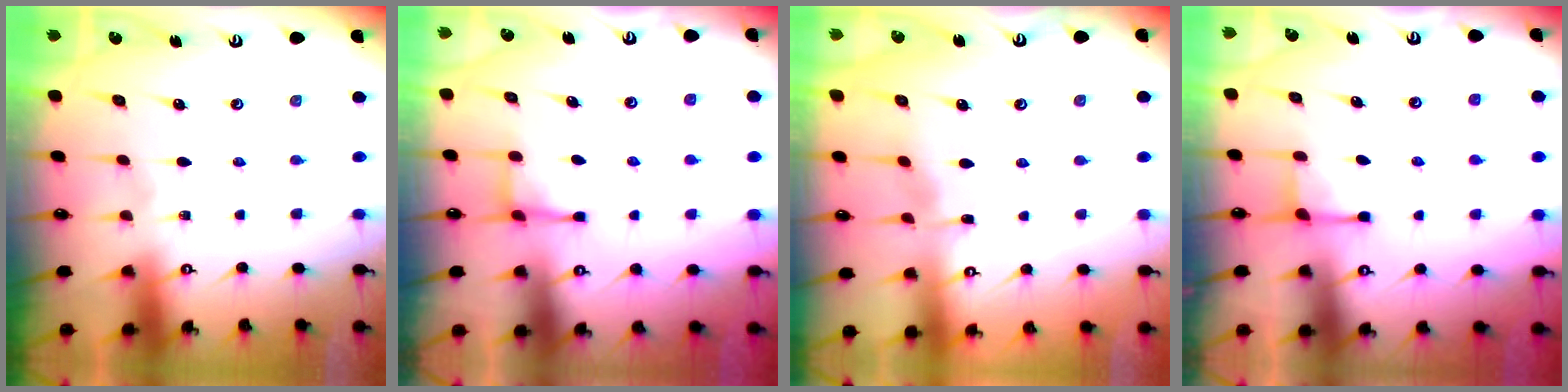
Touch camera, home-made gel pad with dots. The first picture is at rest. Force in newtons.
{"total": 3.7, "press": 3.7, "slide": 0.6}
{"total": 3.9, "press": 3.9, "slide": 0.4}
{"total": 2.5, "press": 2.5, "slide": 0.5}